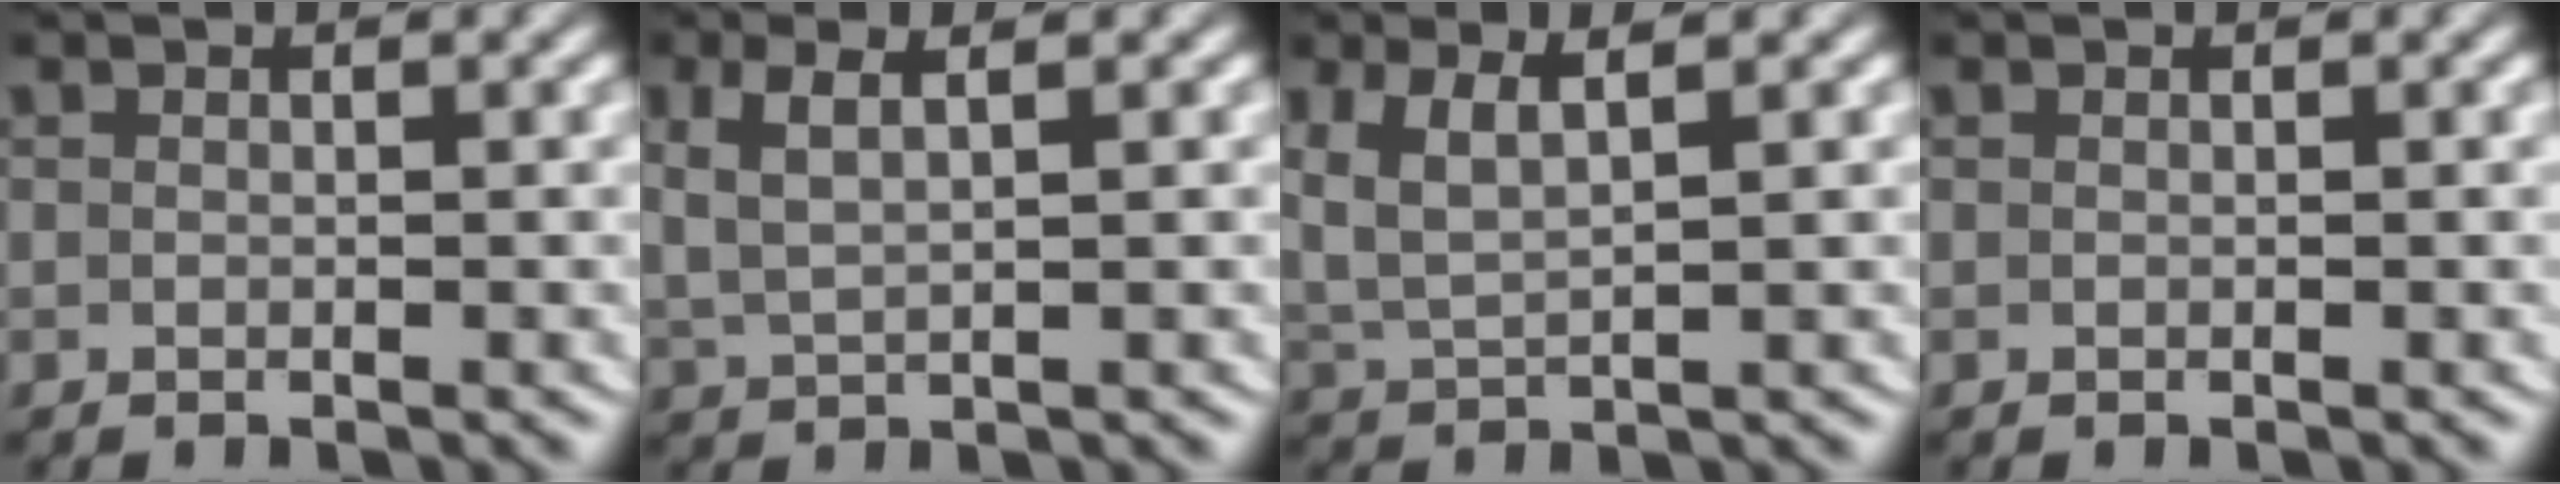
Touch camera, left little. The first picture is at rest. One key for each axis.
{"total": 3.5, "fx": 1.2, "fy": 1.8, "fz": 2.7, "tx": -0.065, "ty": -0.001, "tz": 0.026}
{"total": 4.5, "fx": 1.2, "fy": 2.9, "fz": 3.1, "tx": -0.088, "ty": -0.012, "tz": 0.029}
{"total": 0.0}